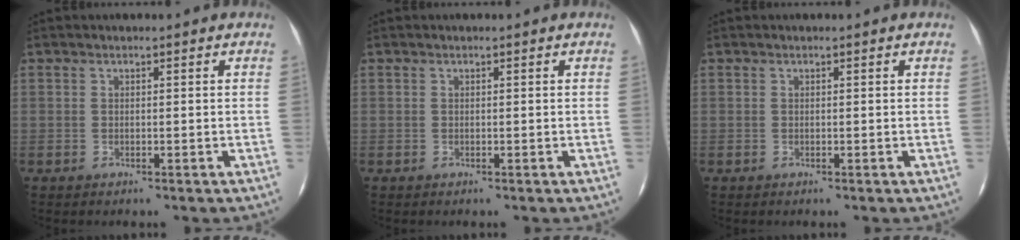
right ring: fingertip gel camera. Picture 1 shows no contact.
{"total": 0.0}
{"total": 0.0}